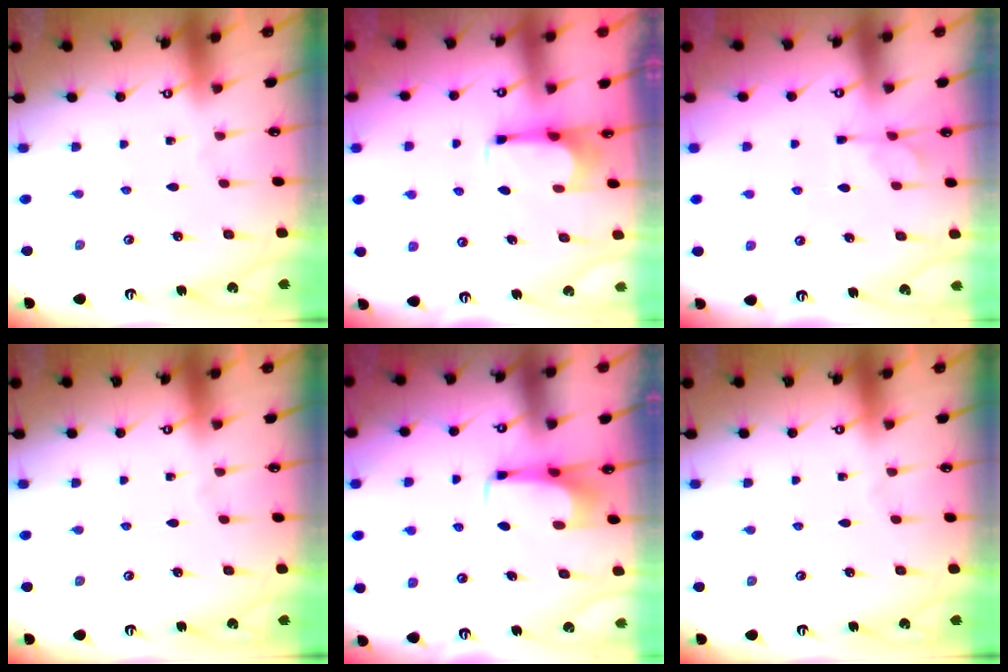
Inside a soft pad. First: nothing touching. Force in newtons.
{"total": 2.8, "press": 2.8, "slide": 0.5}
{"total": 2.9, "press": 2.6, "slide": 1.4}
{"total": 0.0}
{"total": 3.3, "press": 3.3, "slide": 0.4}
{"total": 0.0}